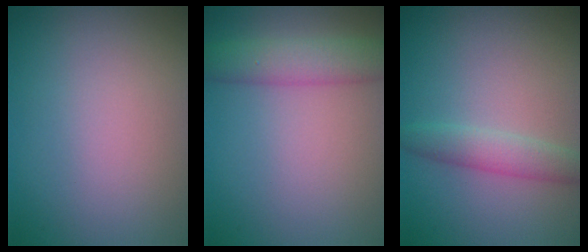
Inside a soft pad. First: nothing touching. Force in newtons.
{"total": 3.7, "press": 3.7, "slide": 0.1}
{"total": 2.5, "press": 2.5, "slide": 0.1}